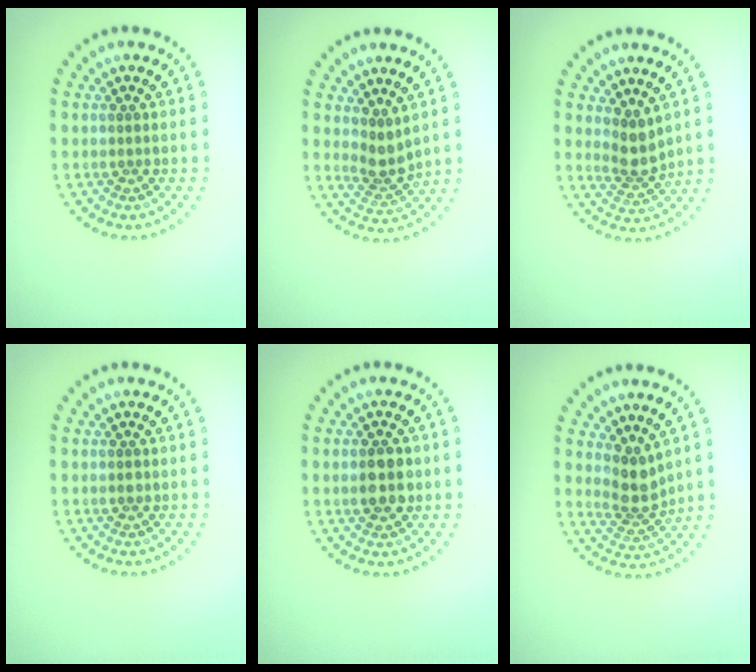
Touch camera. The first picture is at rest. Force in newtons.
{"total": 2.4, "press": 1.9, "slide": 1.6}
{"total": 2.6, "press": 2.0, "slide": 1.7}
{"total": 0.6, "press": 0.6, "slide": 0.1}
{"total": 3.2, "press": 3.2, "slide": 0.1}
{"total": 2.8, "press": 2.2, "slide": 1.8}